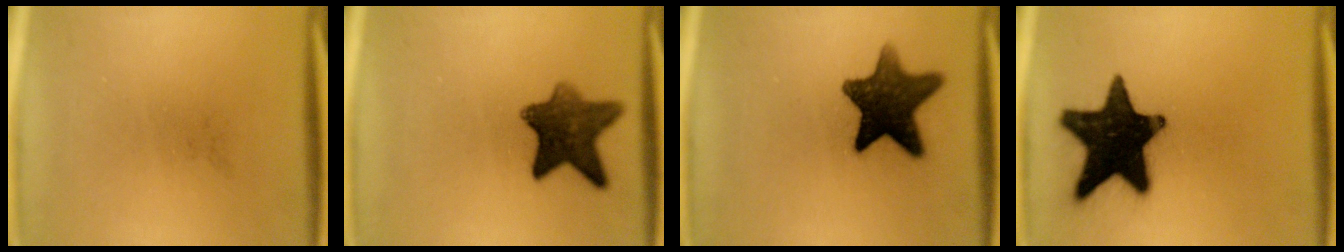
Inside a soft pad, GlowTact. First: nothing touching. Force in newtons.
{"total": 9.3}
{"total": 12.6}
{"total": 19.5}